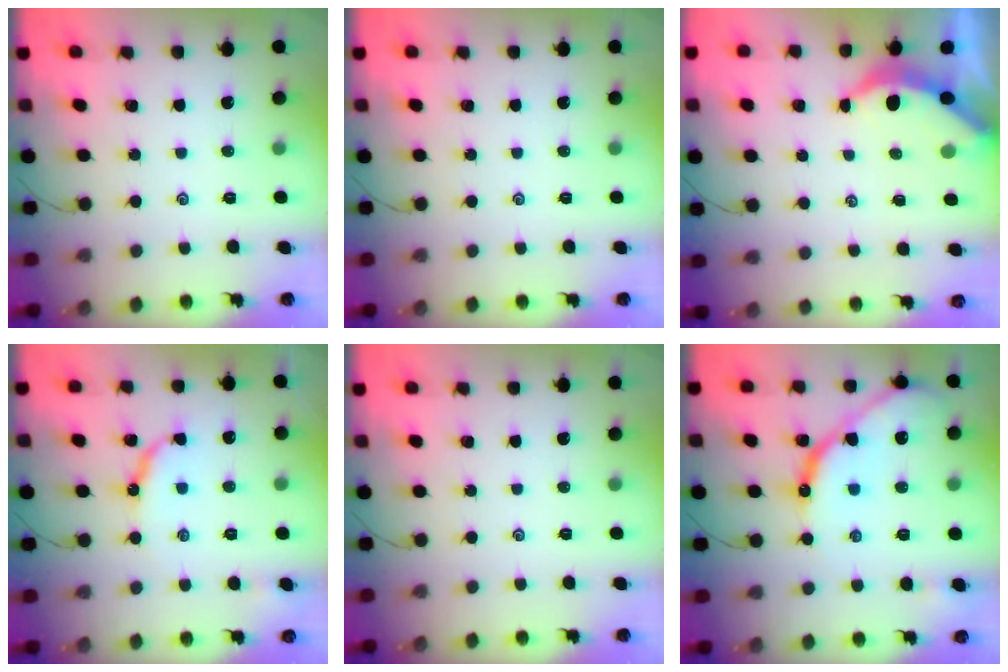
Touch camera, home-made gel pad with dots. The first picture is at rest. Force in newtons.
{"total": 0.0}
{"total": 3.8, "press": 3.8, "slide": 0.4}
{"total": 7.4, "press": 7.4, "slide": 0.8}
{"total": 0.0}
{"total": 14.2, "press": 14.2, "slide": 1.2}